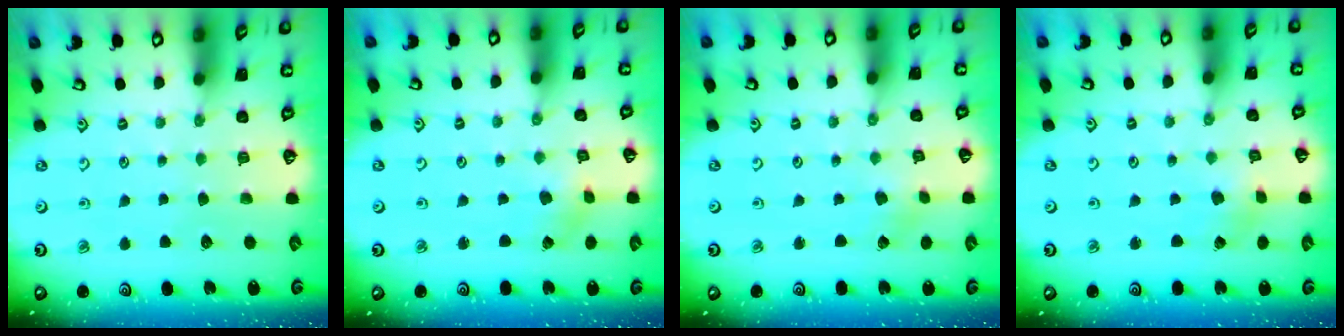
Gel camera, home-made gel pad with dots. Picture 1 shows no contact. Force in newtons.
{"total": 0.0}
{"total": 0.5, "press": 0.5, "slide": 0.0}
{"total": 1.0, "press": 1.0, "slide": 0.0}